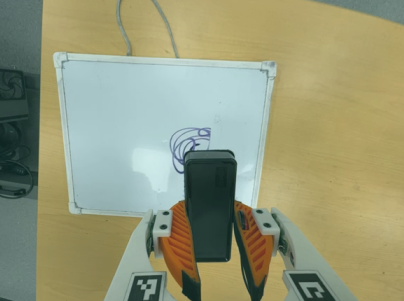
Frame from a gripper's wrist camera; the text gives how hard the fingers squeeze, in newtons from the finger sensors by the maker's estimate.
{"total": 9.4, "left": 7.3, "right": 11.6}